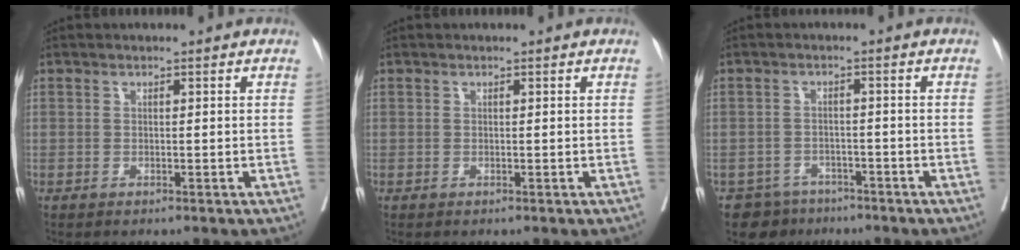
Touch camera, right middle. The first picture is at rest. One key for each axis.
{"total": 0.0}
{"total": 4.3, "fx": -3.3, "fy": 2.8, "fz": -0.3, "tx": 0.014, "ty": 0.006, "tz": -0.052}